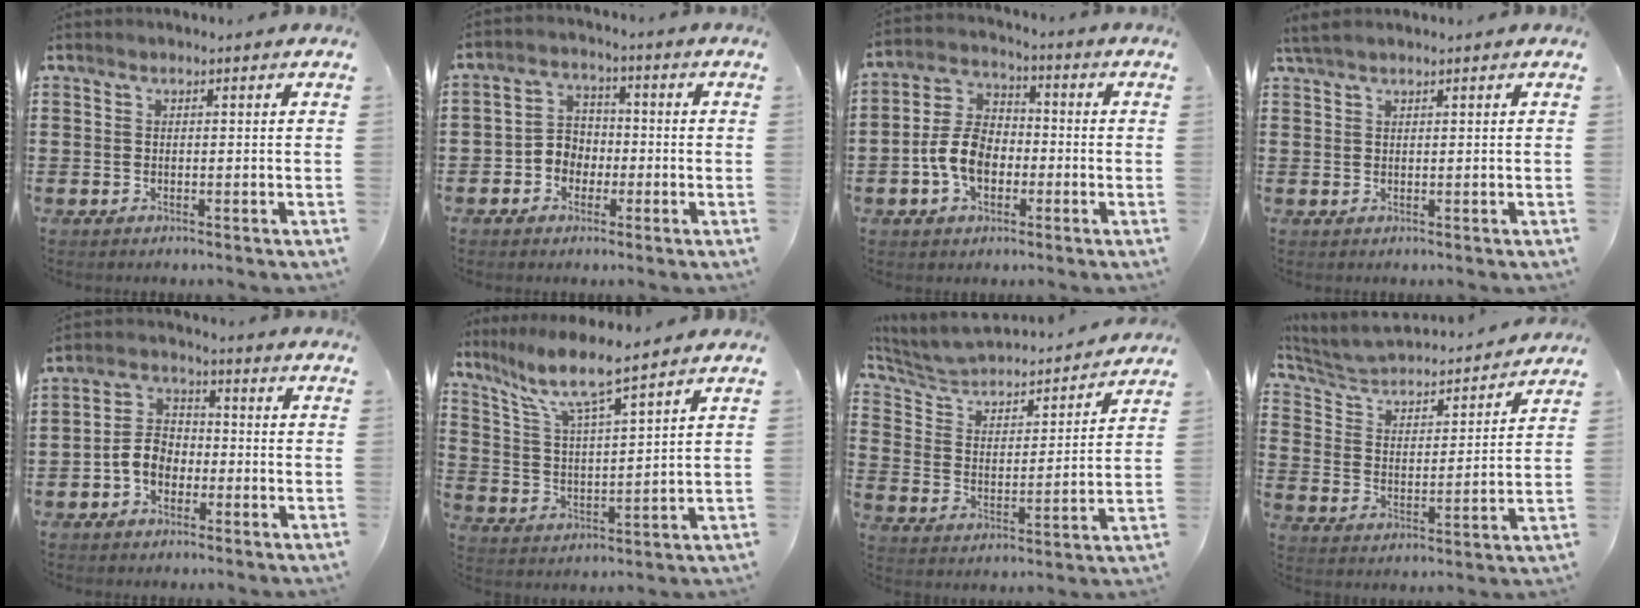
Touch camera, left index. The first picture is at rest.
{"total": 4.1, "force": [-2.0, 3.4, 1.2], "torque": [-0.035, 0.012, -0.044]}
{"total": 7.9, "force": [-2.3, 5.3, 5.4], "torque": [-0.130, 0.009, -0.050]}
{"total": 1.7, "force": [1.3, 0.2, 1.1], "torque": [-0.022, 0.000, 0.025]}
{"total": 5.5, "force": [-2.2, 4.0, 3.1], "torque": [-0.081, 0.008, -0.049]}
{"total": 6.6, "force": [5.5, 0.5, 3.7], "torque": [-0.095, -0.029, 0.089]}
{"total": 4.3, "force": [4.1, 1.3, 0.6], "torque": [-0.039, -0.036, 0.061]}
{"total": 3.9, "force": [3.6, 1.2, 0.8], "torque": [-0.039, -0.030, 0.052]}